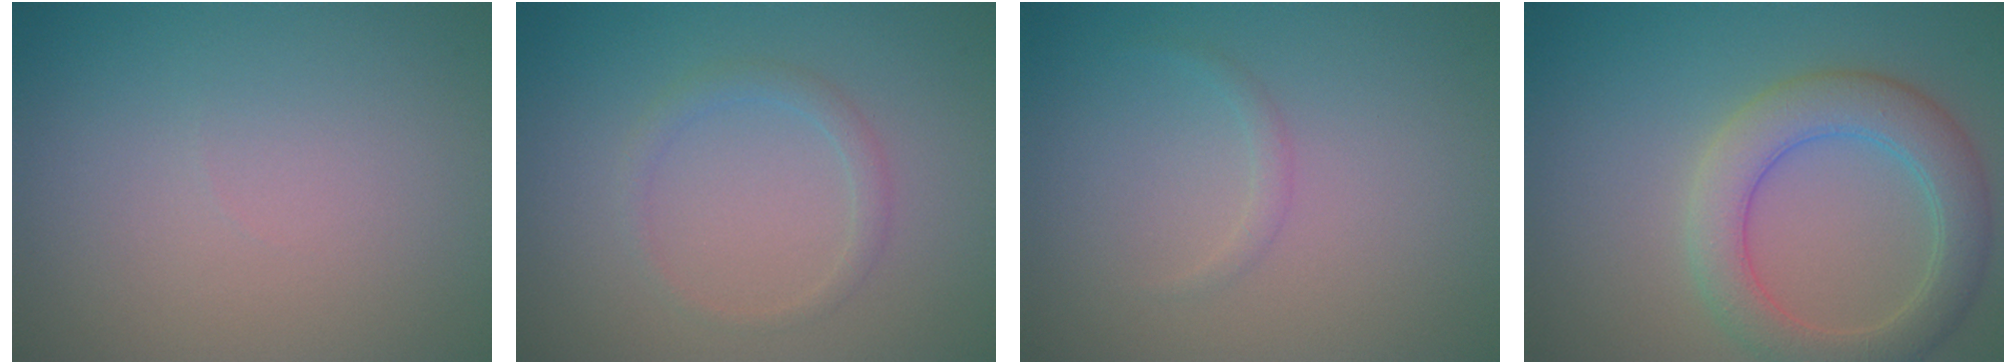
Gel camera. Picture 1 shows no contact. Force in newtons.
{"total": 1.3, "press": 1.3, "slide": 0.1}
{"total": 0.7, "press": 0.7, "slide": 0.0}
{"total": 5.1, "press": 5.1, "slide": 0.4}